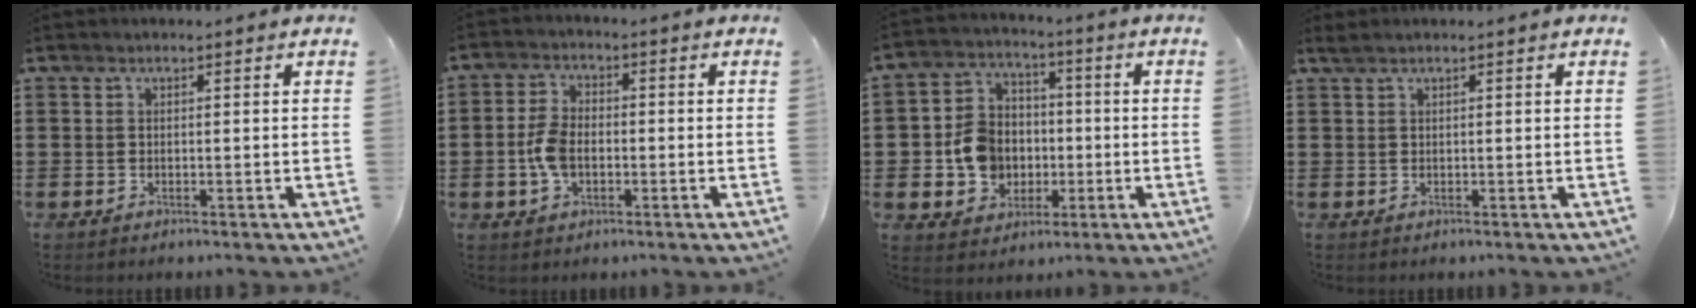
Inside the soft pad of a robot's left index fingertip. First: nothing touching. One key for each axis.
{"total": 5.4, "fx": -1.0, "fy": 3.2, "fz": 4.3, "tx": -0.104, "ty": -0.002, "tz": -0.024}
{"total": 8.6, "fx": -1.1, "fy": 7.7, "fz": 3.7, "tx": -0.106, "ty": 0.023, "tz": -0.017}
{"total": 0.7, "fx": 0.3, "fy": 0.0, "fz": 0.6, "tx": -0.011, "ty": -0.002, "tz": 0.007}